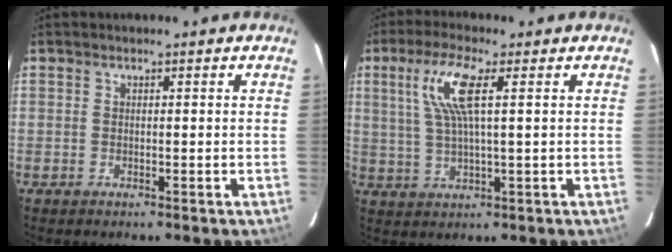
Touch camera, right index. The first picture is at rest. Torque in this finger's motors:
{"motor_torque": [0.67, 0.21, 0.40, 0.15]}